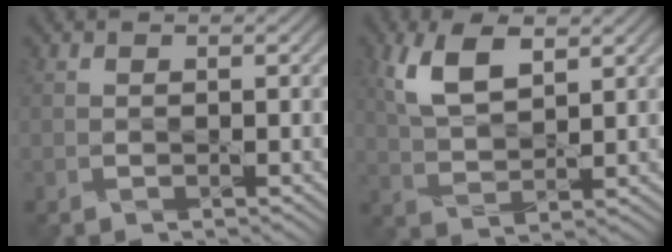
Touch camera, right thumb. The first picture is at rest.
{"total": 6.7, "force": [3.4, 2.9, 4.9], "torque": [-0.115, 0.005, 0.066]}